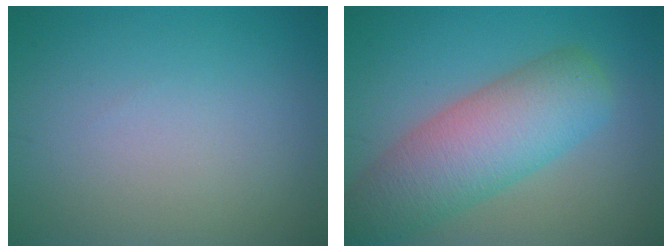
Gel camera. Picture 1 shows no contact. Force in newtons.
{"total": 8.0, "press": 8.0, "slide": 0.4}